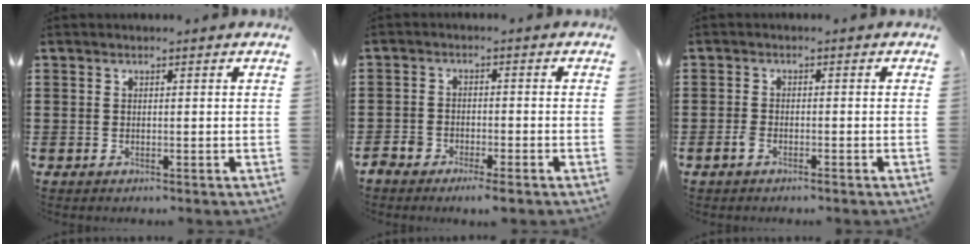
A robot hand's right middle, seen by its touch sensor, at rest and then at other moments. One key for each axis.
{"total": 3.0, "fx": -2.8, "fy": 0.8, "fz": 0.9, "tx": -0.033, "ty": 0.001, "tz": -0.060}
{"total": 1.3, "fx": -0.7, "fy": 0.7, "fz": 0.8, "tx": -0.025, "ty": -0.004, "tz": -0.016}